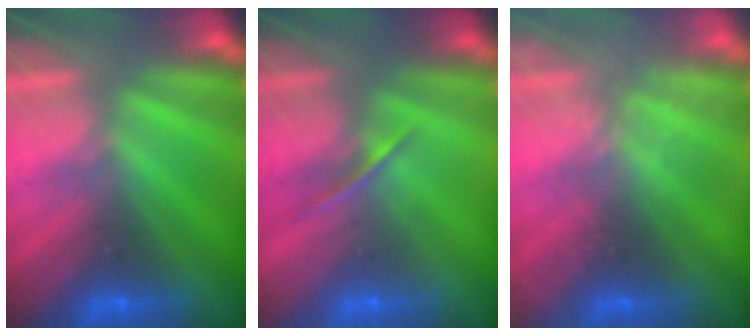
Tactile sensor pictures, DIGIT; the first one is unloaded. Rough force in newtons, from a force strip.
{"total": 1.4}
{"total": 2.2}